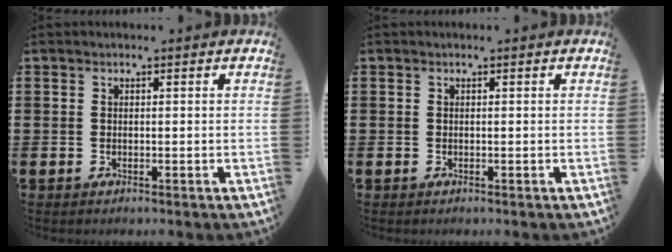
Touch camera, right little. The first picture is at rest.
{"total": 0.0}